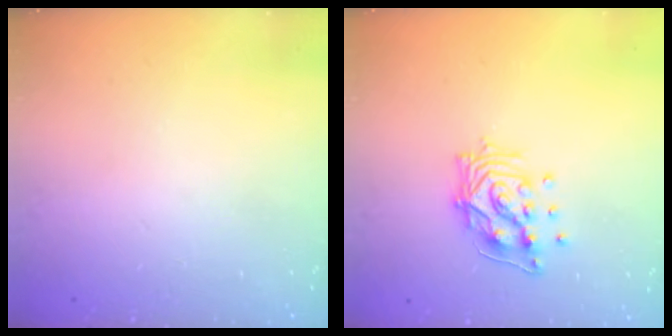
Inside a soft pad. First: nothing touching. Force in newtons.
{"total": 12.0, "press": 12.0, "slide": 1.1}